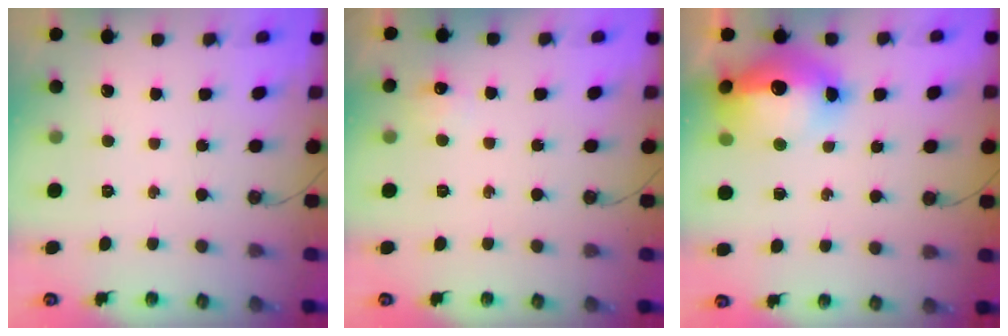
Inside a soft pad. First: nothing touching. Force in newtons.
{"total": 6.4, "press": 6.3, "slide": 0.8}
{"total": 18.5, "press": 18.0, "slide": 4.0}